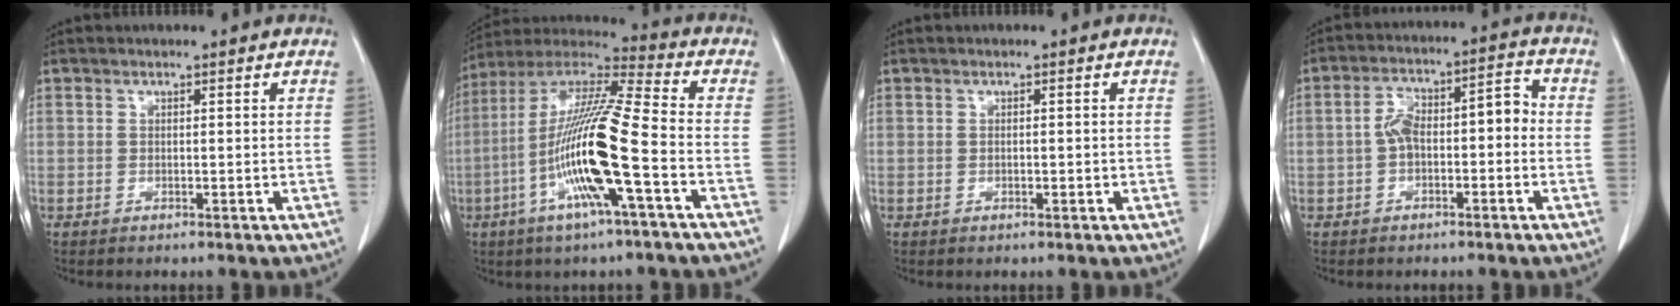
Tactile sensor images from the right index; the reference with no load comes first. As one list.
[{"total": 18.2, "force": [-5.1, 0.7, 17.5], "torque": [-0.349, -0.005, -0.103]}, {"total": 0.9, "force": [-0.2, 0.4, 0.7], "torque": [-0.018, -0.001, -0.002]}, {"total": 8.2, "force": [-1.1, 3.9, 7.2], "torque": [-0.127, 0.050, -0.019]}]